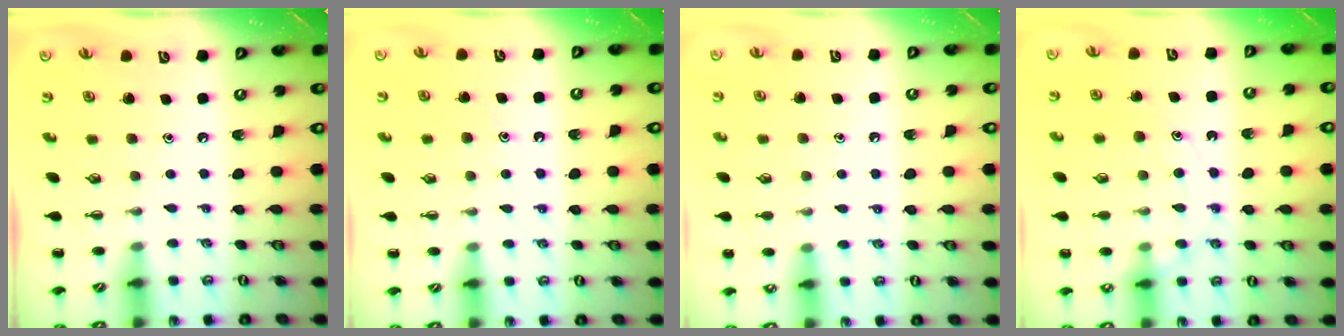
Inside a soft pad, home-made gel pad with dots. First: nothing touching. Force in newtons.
{"total": 9.5, "press": 9.5, "slide": 1.3}
{"total": 7.8, "press": 7.5, "slide": 2.0}
{"total": 12.8, "press": 12.7, "slide": 1.0}